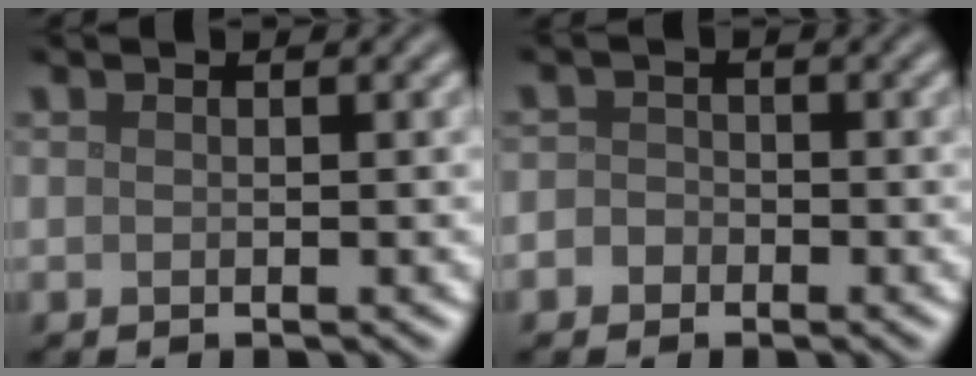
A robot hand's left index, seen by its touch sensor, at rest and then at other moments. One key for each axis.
{"total": 1.9, "fx": -0.7, "fy": 1.7, "fz": 0.5, "tx": 0.015, "ty": 0.008, "tz": -0.022}